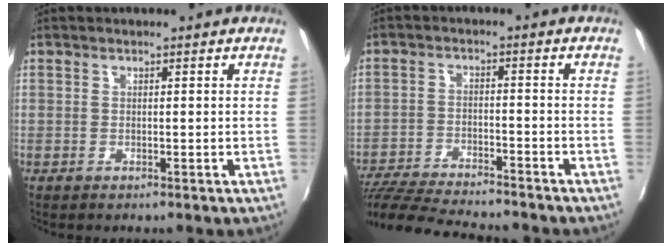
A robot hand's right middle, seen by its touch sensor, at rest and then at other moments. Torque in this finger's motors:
{"motor_torque": [0.97, -1.16, 0.11, 0.06]}